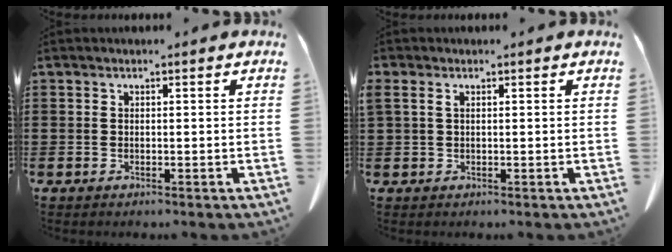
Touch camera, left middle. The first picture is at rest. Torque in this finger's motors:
{"motor_torque": [0.53, -0.21, 0.84, 0.21]}